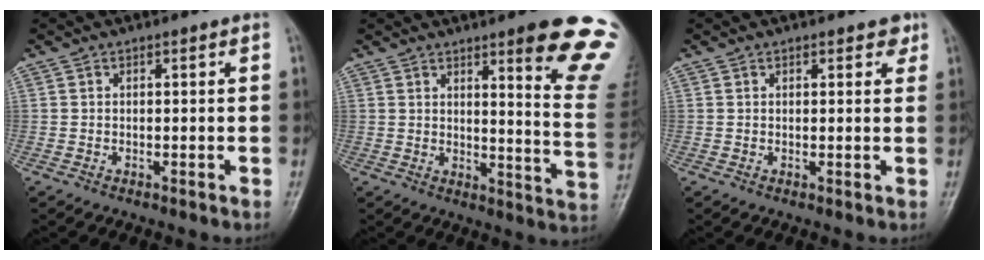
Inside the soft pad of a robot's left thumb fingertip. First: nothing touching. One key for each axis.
{"total": 16.7, "fx": 10.6, "fy": 2.0, "fz": 12.8, "tx": -0.125, "ty": -0.067, "tz": 0.124}
{"total": 2.1, "fx": 1.4, "fy": 1.1, "fz": 1.1, "tx": 0.002, "ty": -0.004, "tz": 0.013}